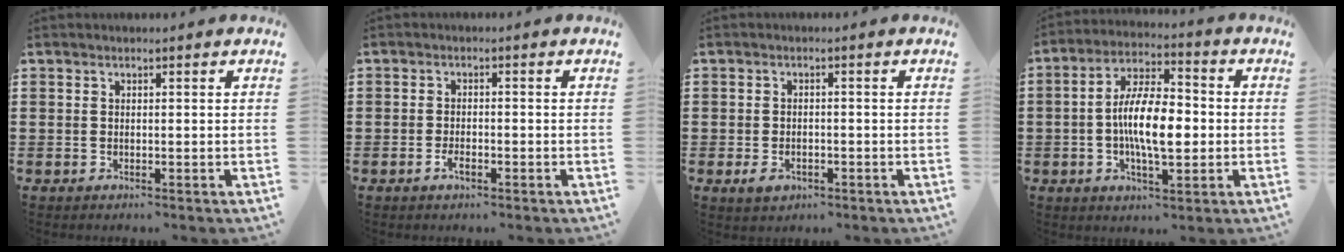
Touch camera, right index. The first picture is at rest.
{"total": 1.9, "force": [-1.1, 0.7, 1.4], "torque": [-0.027, -0.001, -0.020]}
{"total": 1.7, "force": [-1.0, 1.0, 1.0], "torque": [-0.020, 0.000, -0.019]}
{"total": 10.2, "force": [-1.2, 4.3, 9.2], "torque": [-0.182, -0.002, -0.026]}